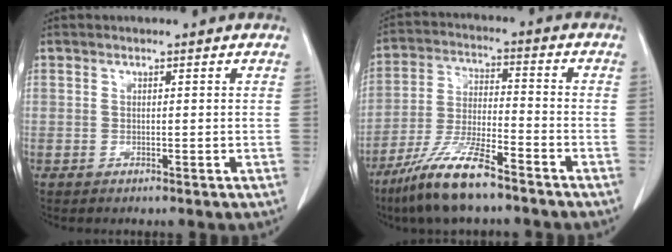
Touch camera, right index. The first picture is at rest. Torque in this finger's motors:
{"motor_torque": [1.05, -1.09, 0.74, 0.21]}